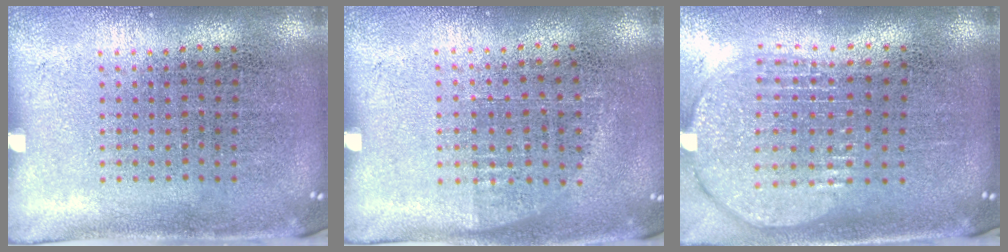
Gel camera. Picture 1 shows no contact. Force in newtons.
{"total": 0.6, "press": 0.6, "slide": 0.2}
{"total": 2.0, "press": 1.6, "slide": 1.1}